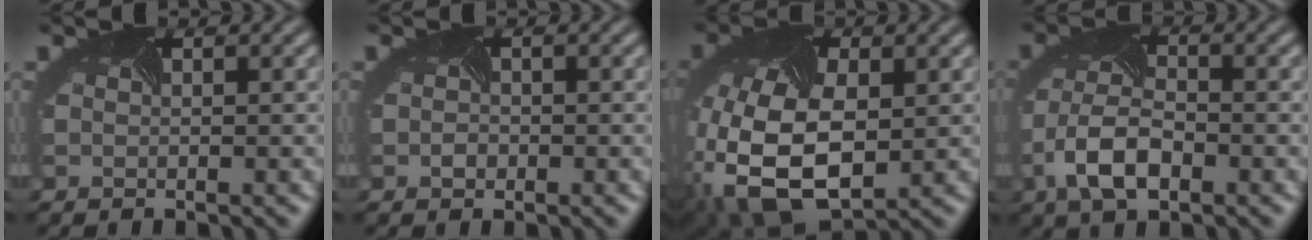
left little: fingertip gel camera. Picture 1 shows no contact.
{"total": 0.7, "force": [-0.4, 0.6, 0.1], "torque": [-0.005, -0.005, -0.009]}
{"total": 11.5, "force": [-3.1, 7.1, 8.6], "torque": [-0.220, -0.043, -0.046]}
{"total": 5.4, "force": [-2.3, 2.8, 4.0], "torque": [-0.095, -0.008, -0.049]}